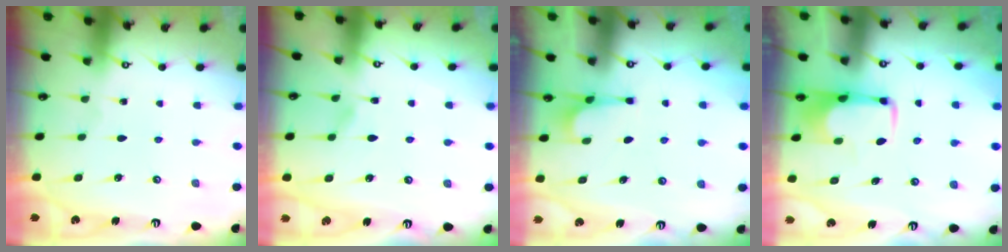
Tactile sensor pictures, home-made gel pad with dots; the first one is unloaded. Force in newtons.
{"total": 4.2, "press": 4.2, "slide": 0.4}
{"total": 2.1, "press": 1.9, "slide": 0.8}
{"total": 2.0, "press": 2.0, "slide": 0.4}